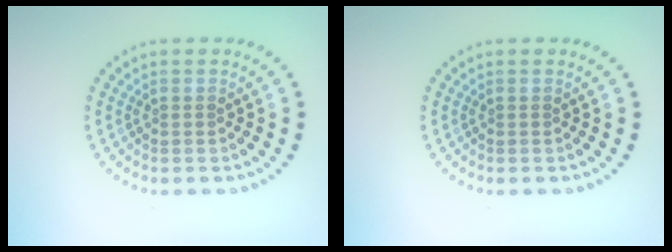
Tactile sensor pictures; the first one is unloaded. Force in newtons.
{"total": 0.0}